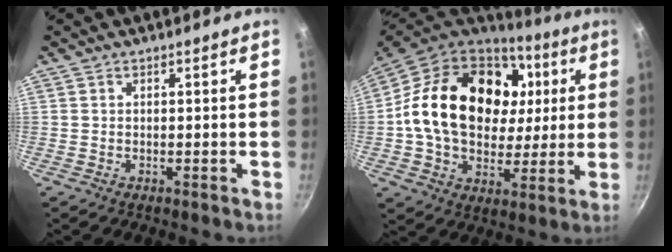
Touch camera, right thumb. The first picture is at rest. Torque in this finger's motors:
{"motor_torque": [2.11, 2.90, 1.18, -0.79, 0.52]}